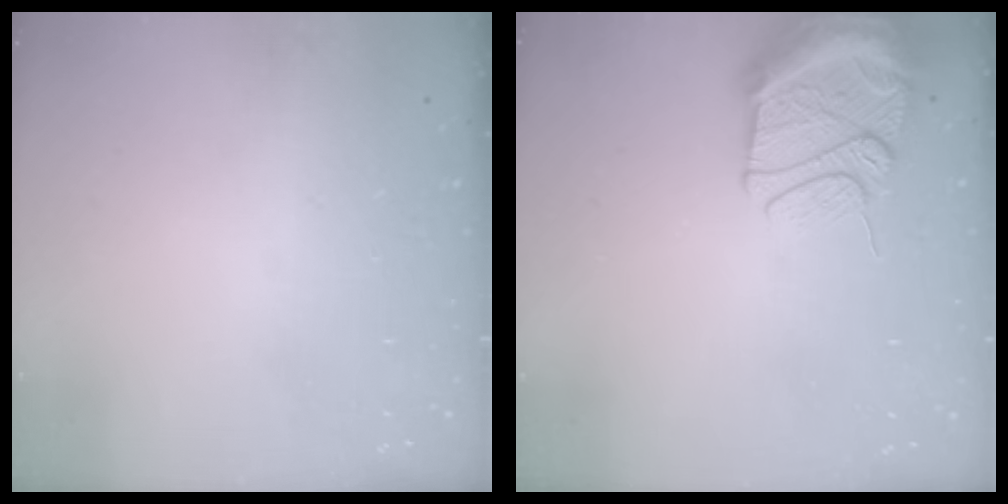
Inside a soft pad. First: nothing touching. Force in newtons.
{"total": 14.4, "press": 14.3, "slide": 1.9}